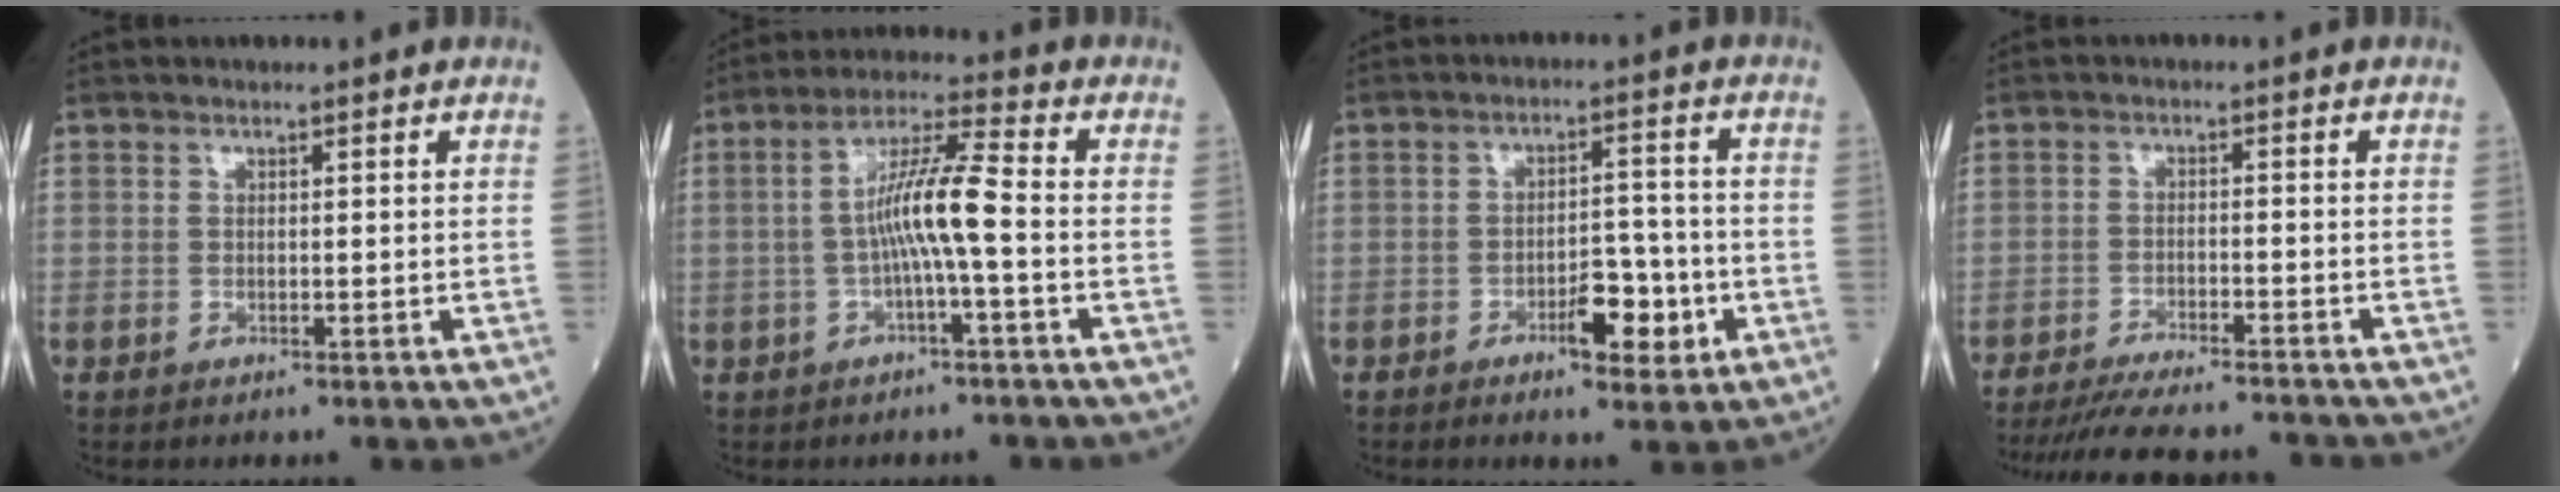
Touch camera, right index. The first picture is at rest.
{"total": 8.0, "force": [-1.1, 0.0, 7.9], "torque": [-0.150, 0.016, -0.021]}
{"total": 6.3, "force": [-2.7, 2.4, 5.2], "torque": [-0.078, 0.004, -0.035]}
{"total": 13.4, "force": [-12.4, 0.8, 5.0], "torque": [-0.081, -0.019, -0.178]}